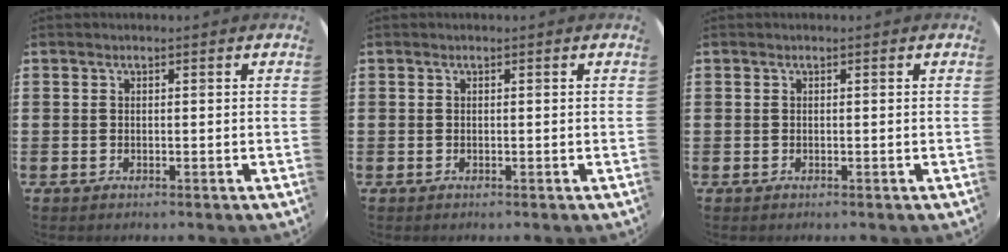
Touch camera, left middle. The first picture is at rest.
{"total": 0.0}
{"total": 0.0}